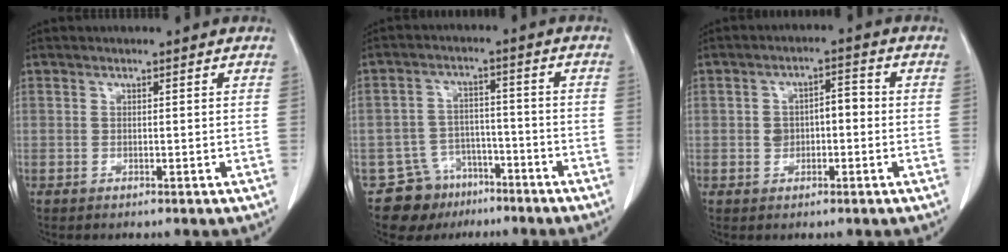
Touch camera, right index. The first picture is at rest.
{"total": 7.9, "force": [-5.6, 5.5, 0.5], "torque": [-0.005, 0.027, -0.085]}
{"total": 4.5, "force": [-0.3, 2.6, 3.6], "torque": [-0.064, 0.026, -0.002]}